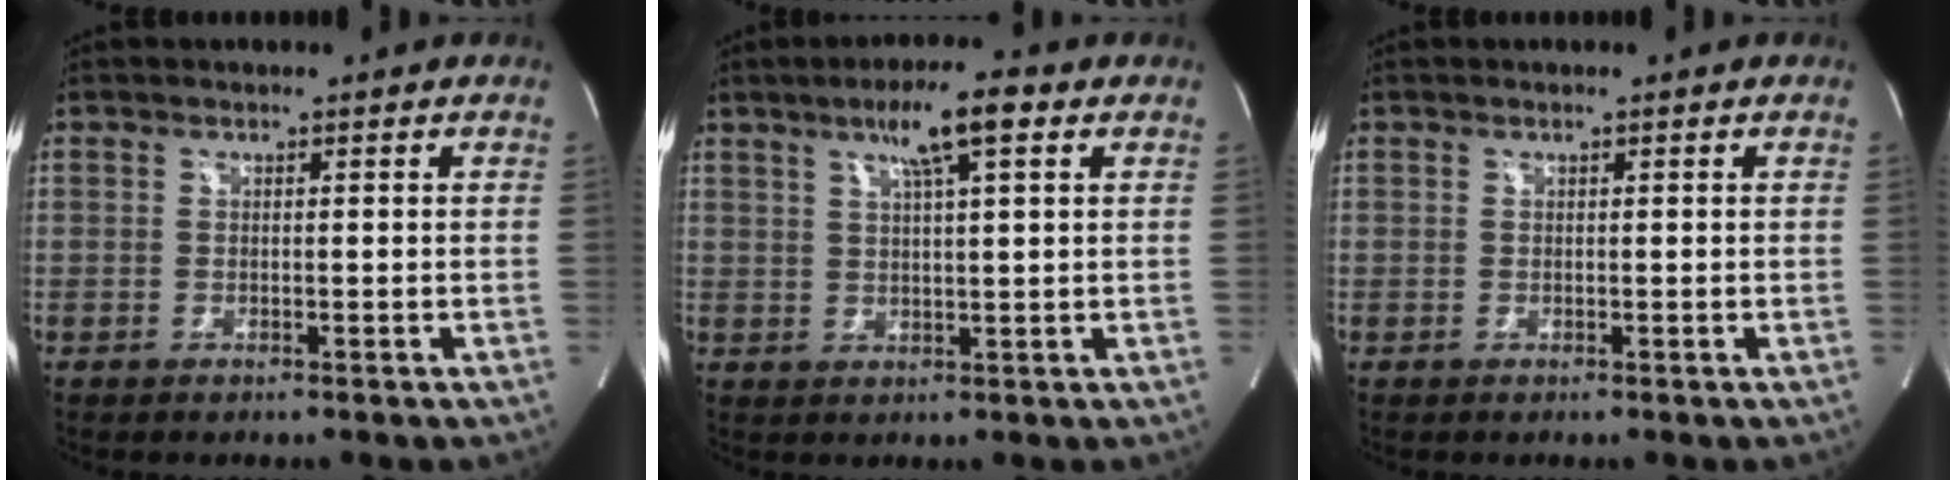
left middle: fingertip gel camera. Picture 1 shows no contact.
{"total": 7.3, "force": [3.8, 0.4, 6.3], "torque": [-0.108, 0.012, 0.061]}
{"total": 0.0}